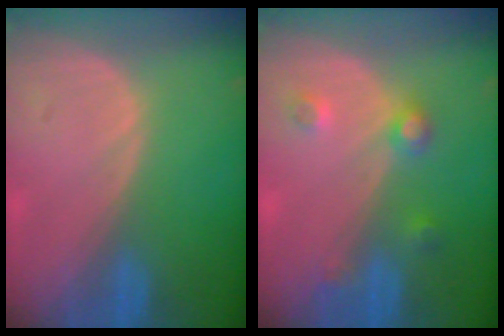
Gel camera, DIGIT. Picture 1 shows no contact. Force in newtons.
{"total": 3.8, "press": 3.5, "slide": 1.4}